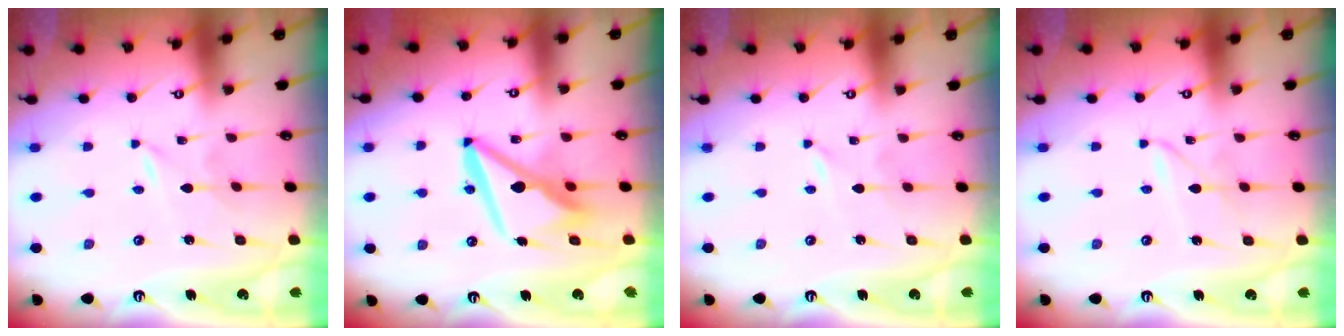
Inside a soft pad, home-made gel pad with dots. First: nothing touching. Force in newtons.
{"total": 11.6, "press": 11.5, "slide": 1.3}
{"total": 0.0}
{"total": 1.9, "press": 1.9, "slide": 0.2}